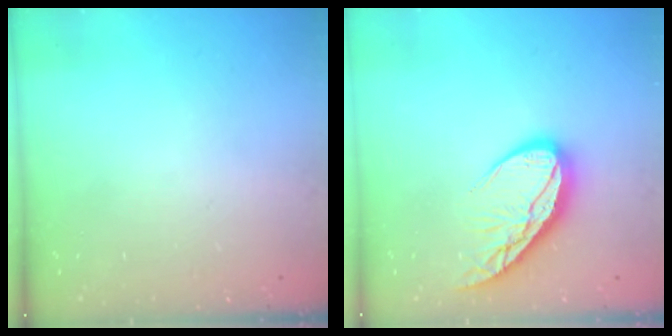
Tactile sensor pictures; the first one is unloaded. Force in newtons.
{"total": 11.8, "press": 11.7, "slide": 1.2}